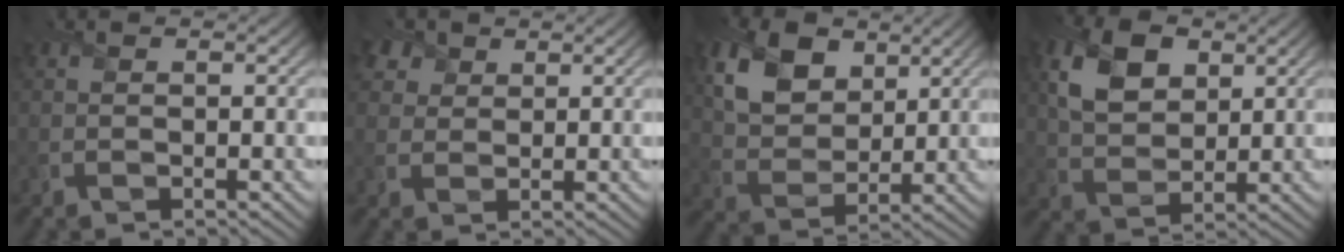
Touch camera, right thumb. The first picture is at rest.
{"total": 4.9, "force": [3.1, 3.3, 1.8], "torque": [-0.055, -0.001, 0.065]}
{"total": 8.9, "force": [4.3, 5.9, 5.2], "torque": [-0.135, 0.001, 0.070]}
{"total": 7.9, "force": [3.1, 5.1, 5.2], "torque": [-0.125, 0.004, 0.055]}